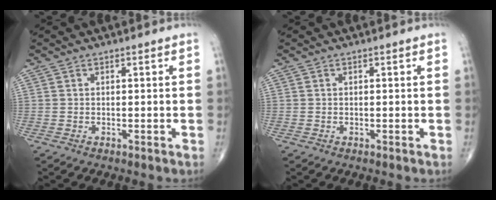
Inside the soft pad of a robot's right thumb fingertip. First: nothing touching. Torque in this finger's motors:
{"motor_torque": [0.11, 0.11, -0.13, -0.12, 0.02]}